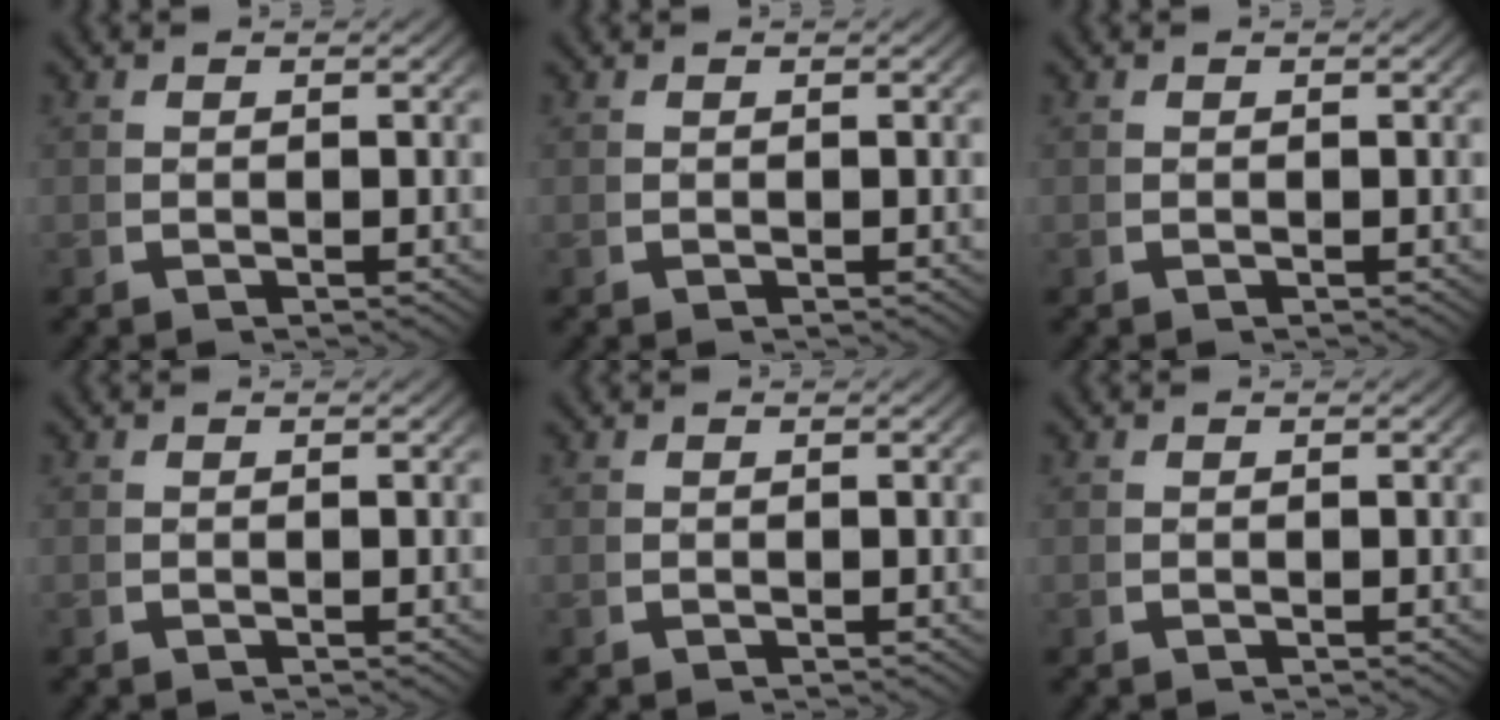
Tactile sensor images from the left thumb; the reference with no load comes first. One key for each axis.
{"total": 0.0}
{"total": 0.0}
{"total": 0.0}
{"total": 0.0}
{"total": 0.0}